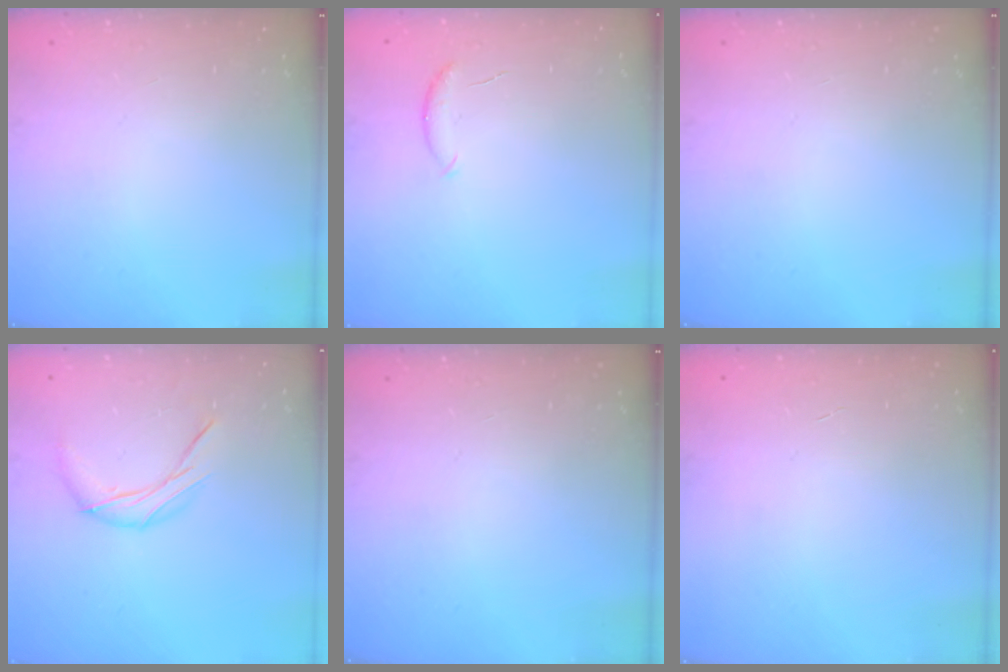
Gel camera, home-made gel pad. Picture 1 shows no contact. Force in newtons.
{"total": 6.2, "press": 6.1, "slide": 0.9}
{"total": 0.0}
{"total": 7.8, "press": 7.8, "slide": 0.1}
{"total": 0.0}
{"total": 0.0}